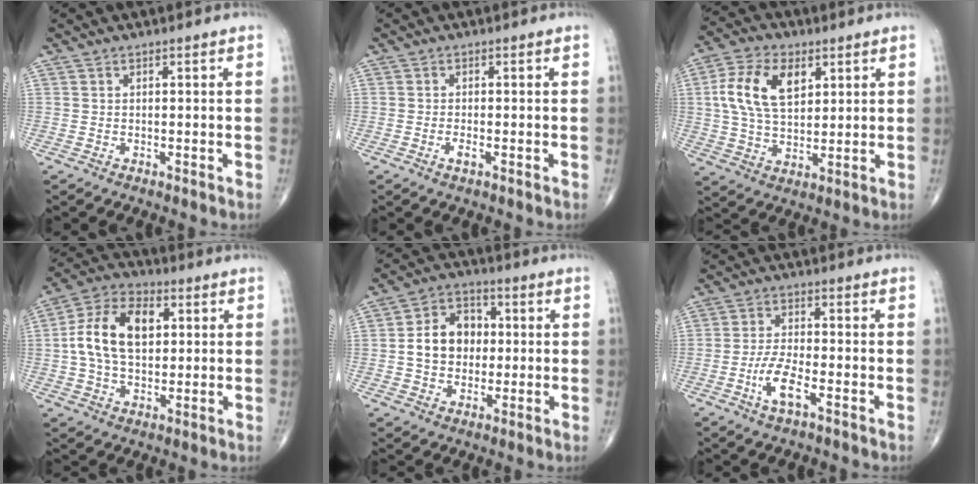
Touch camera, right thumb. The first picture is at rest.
{"total": 1.6, "force": [-0.7, 0.5, 1.4], "torque": [-0.028, -0.001, -0.015]}
{"total": 12.7, "force": [3.8, 7.5, 9.6], "torque": [-0.174, -0.001, 0.069]}
{"total": 14.0, "force": [2.0, 8.9, 10.6], "torque": [-0.179, 0.019, 0.029]}
{"total": 10.4, "force": [0.2, 8.2, 6.3], "torque": [-0.079, 0.020, -0.005]}
{"total": 6.2, "force": [-2.7, 1.8, 5.3], "torque": [-0.112, 0.011, -0.052]}